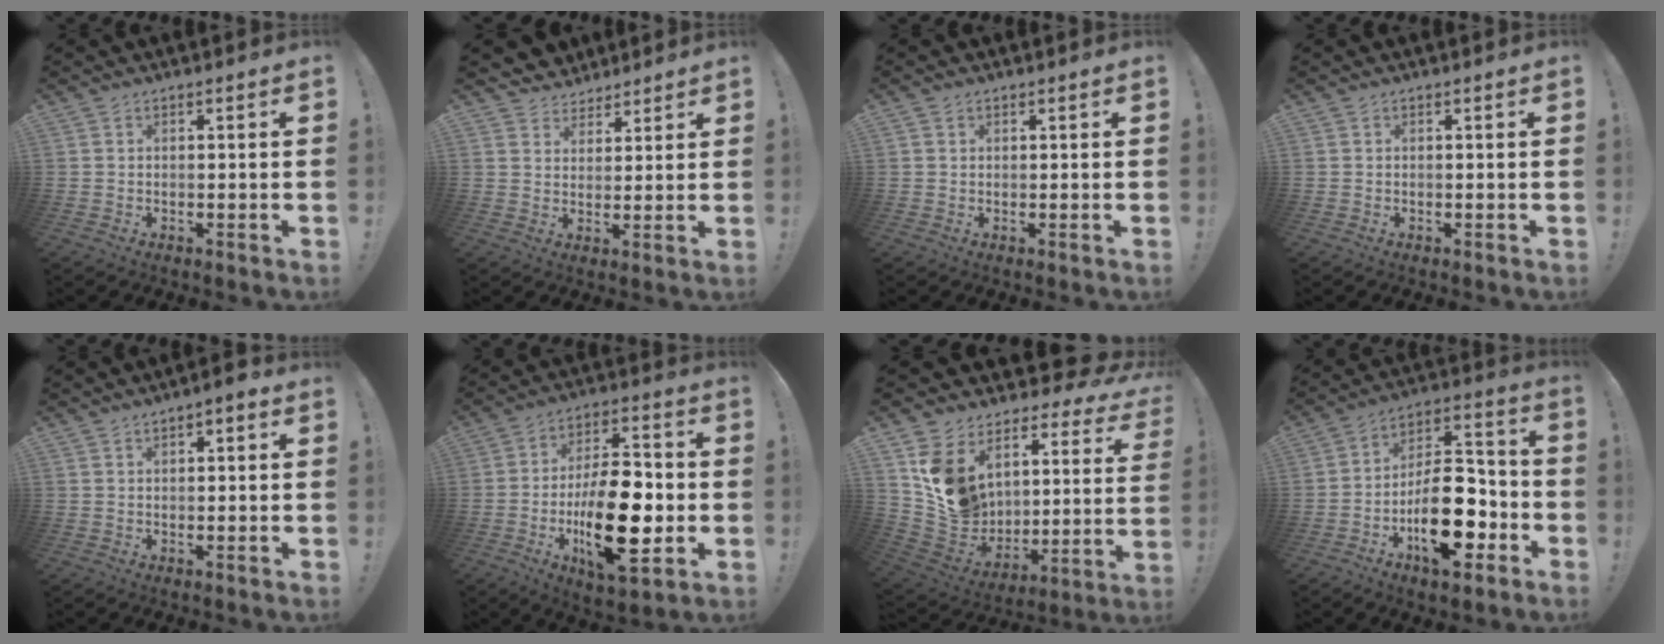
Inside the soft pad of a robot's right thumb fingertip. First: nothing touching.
{"total": 5.2, "force": [3.9, 3.4, -0.3], "torque": [0.000, -0.037, 0.077]}
{"total": 1.0, "force": [0.6, 0.7, 0.0], "torque": [0.003, 0.000, 0.012]}
{"total": 0.0}
{"total": 2.0, "force": [0.2, 0.9, 1.8], "torque": [-0.024, 0.004, 0.002]}
{"total": 22.9, "force": [-5.2, 10.8, 19.6], "torque": [-0.336, 0.015, -0.077]}
{"total": 13.5, "force": [5.1, 9.8, 7.7], "torque": [-0.127, -0.045, 0.103]}
{"total": 21.5, "force": [-8.4, 11.1, 16.4], "torque": [-0.255, 0.057, -0.126]}